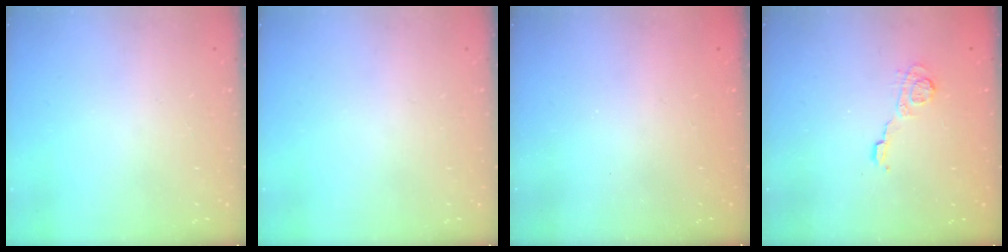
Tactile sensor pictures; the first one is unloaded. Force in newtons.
{"total": 0.0}
{"total": 2.3, "press": 2.2, "slide": 0.7}
{"total": 4.9, "press": 4.9, "slide": 0.3}